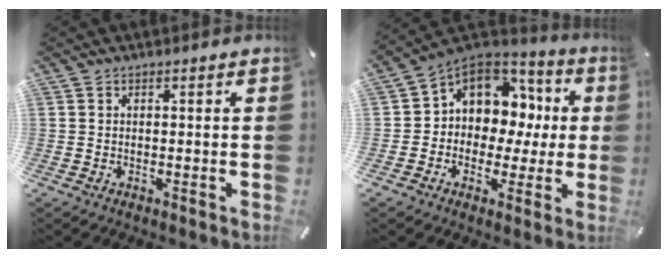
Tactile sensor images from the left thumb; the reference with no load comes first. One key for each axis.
{"total": 10.5, "fx": 2.9, "fy": 8.9, "fz": 4.7, "tx": -0.081, "ty": -0.025, "tz": 0.058}